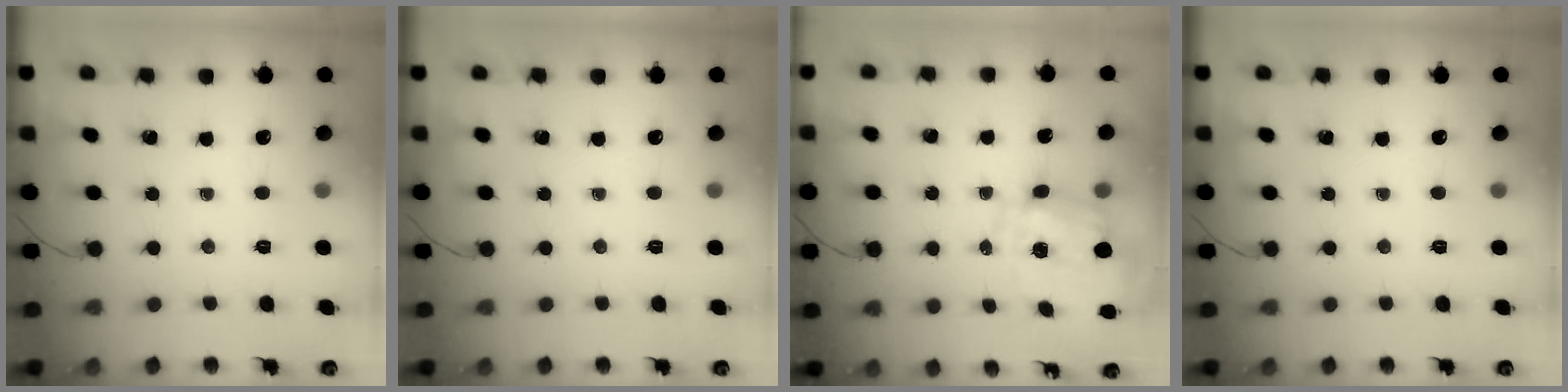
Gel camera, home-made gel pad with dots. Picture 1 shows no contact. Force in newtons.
{"total": 0.0}
{"total": 2.9, "press": 2.7, "slide": 1.0}
{"total": 0.0}